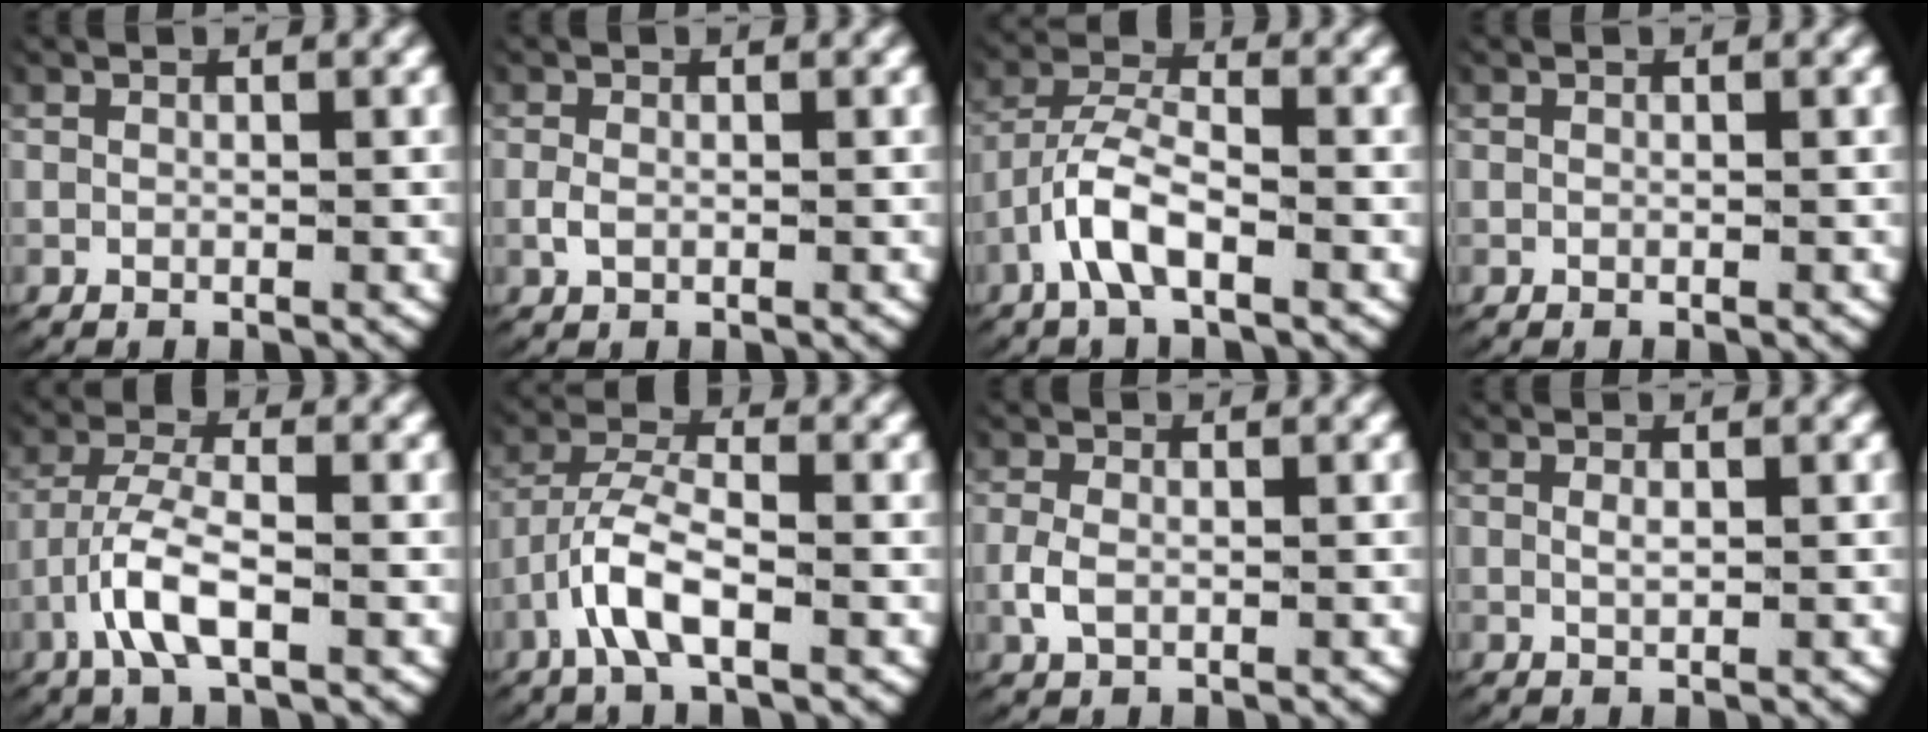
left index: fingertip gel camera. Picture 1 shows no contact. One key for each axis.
{"total": 1.0, "fx": -0.3, "fy": 0.6, "fz": 0.7, "tx": -0.026, "ty": -0.006, "tz": 0.000}
{"total": 3.7, "fx": -1.2, "fy": 2.0, "fz": 2.9, "tx": -0.074, "ty": -0.005, "tz": -0.025}
{"total": 0.0}
{"total": 4.5, "fx": -1.3, "fy": 2.0, "fz": 3.8, "tx": -0.101, "ty": -0.018, "tz": -0.016}
{"total": 4.1, "fx": -1.1, "fy": 2.1, "fz": 3.4, "tx": -0.091, "ty": -0.009, "tz": -0.019}
{"total": 1.9, "fx": -0.4, "fy": 1.3, "fz": 1.3, "tx": -0.044, "ty": -0.007, "tz": -0.002}
{"total": 0.7, "fx": 0.2, "fy": 0.1, "fz": 0.7, "tx": -0.018, "ty": -0.007, "tz": 0.008}